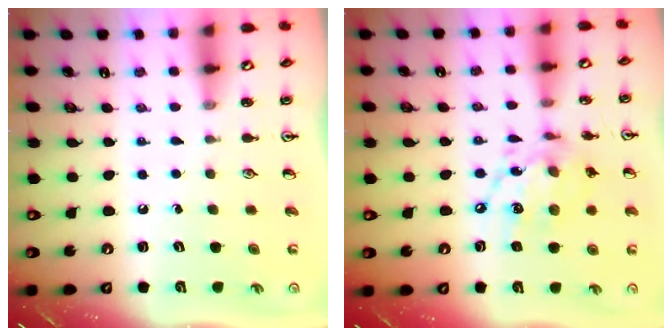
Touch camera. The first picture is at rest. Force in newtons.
{"total": 12.3, "press": 12.2, "slide": 0.7}